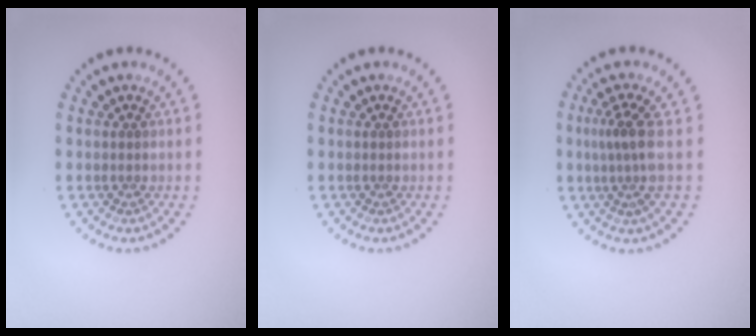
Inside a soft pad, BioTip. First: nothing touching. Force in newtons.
{"total": 0.0}
{"total": 3.0, "press": 2.1, "slide": 2.1}